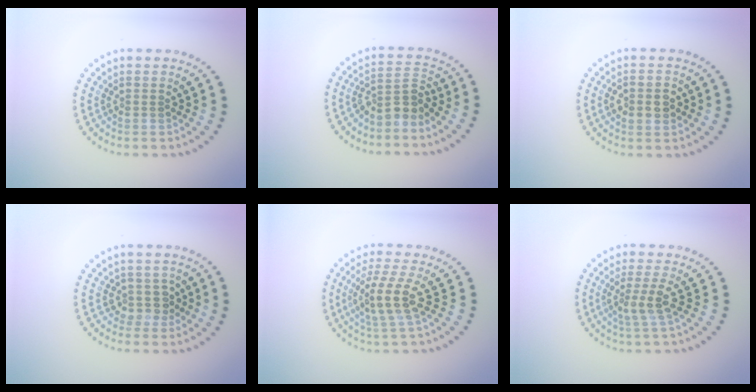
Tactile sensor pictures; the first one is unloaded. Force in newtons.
{"total": 2.7, "press": 2.0, "slide": 1.9}
{"total": 3.0, "press": 3.0, "slide": 0.2}
{"total": 1.8, "press": 1.4, "slide": 1.2}
{"total": 3.7, "press": 3.2, "slide": 1.9}
{"total": 2.5, "press": 2.0, "slide": 1.6}